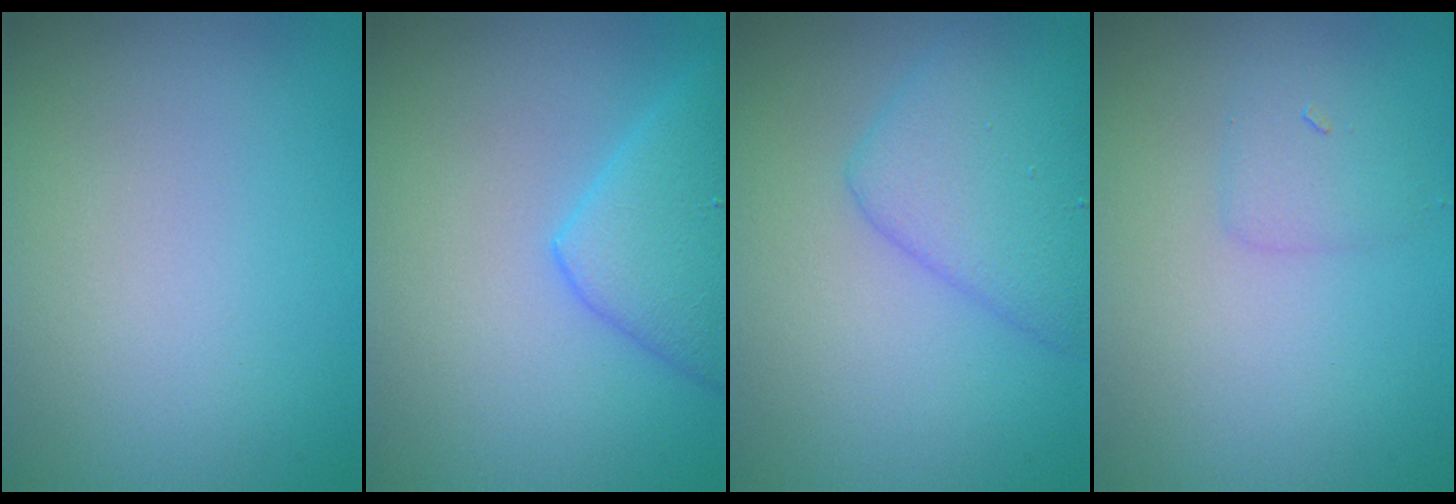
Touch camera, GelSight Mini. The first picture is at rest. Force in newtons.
{"total": 4.4, "press": 4.4, "slide": 0.3}
{"total": 4.8, "press": 4.8, "slide": 0.1}
{"total": 1.5, "press": 1.5, "slide": 0.2}